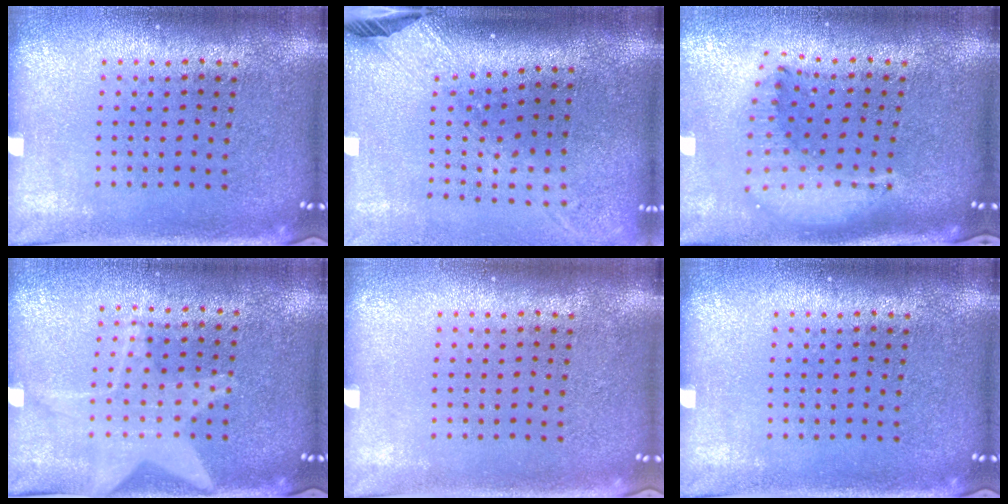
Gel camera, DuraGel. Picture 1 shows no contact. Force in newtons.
{"total": 2.5, "press": 1.9, "slide": 1.7}
{"total": 1.8, "press": 1.4, "slide": 1.0}
{"total": 1.6, "press": 1.5, "slide": 0.6}
{"total": 0.0}
{"total": 0.0}